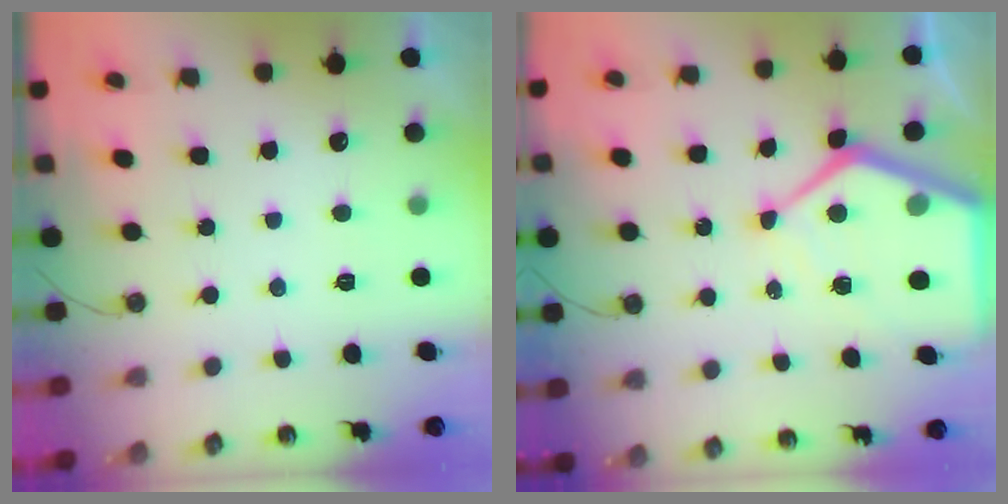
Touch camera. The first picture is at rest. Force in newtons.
{"total": 13.0, "press": 12.9, "slide": 1.3}